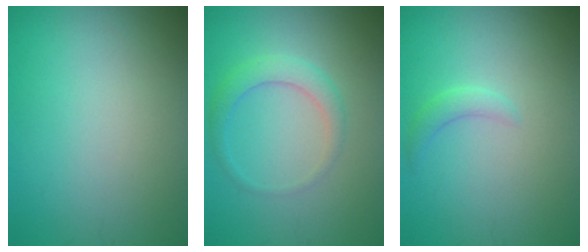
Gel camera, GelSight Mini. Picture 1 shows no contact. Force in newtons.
{"total": 2.4, "press": 2.4, "slide": 0.1}
{"total": 1.3, "press": 1.3, "slide": 0.1}